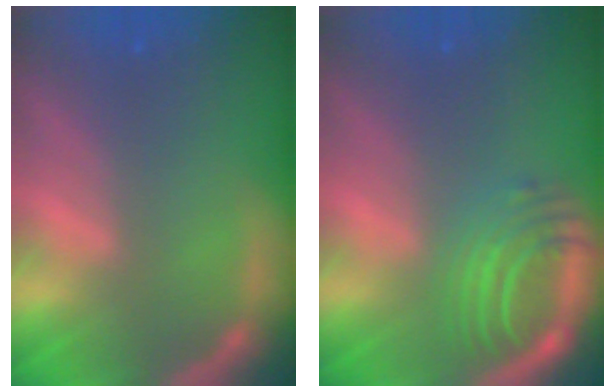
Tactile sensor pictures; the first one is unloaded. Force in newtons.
{"total": 6.1}